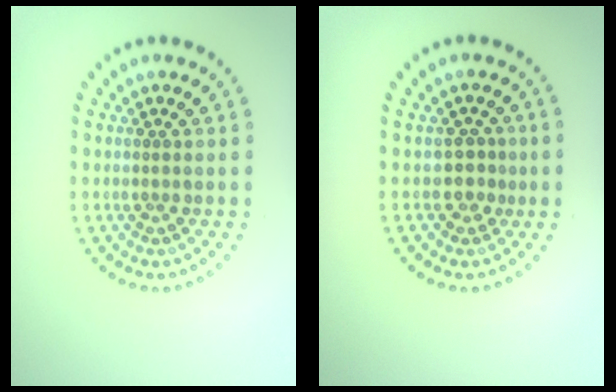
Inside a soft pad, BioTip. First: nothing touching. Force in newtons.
{"total": 1.7, "press": 1.3, "slide": 1.1}